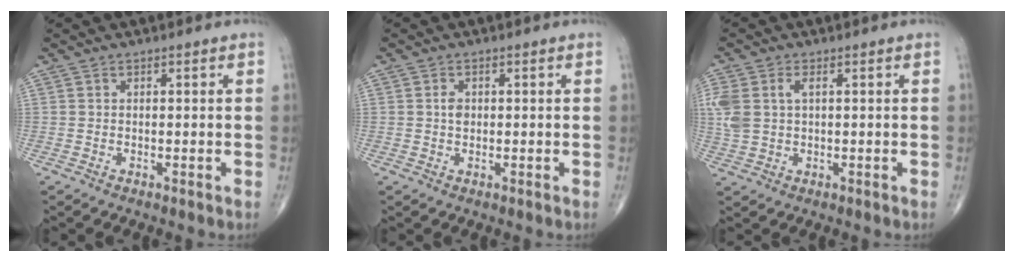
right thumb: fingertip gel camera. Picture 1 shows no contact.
{"total": 1.8, "force": [0.2, 1.3, 1.2], "torque": [-0.015, 0.001, 0.003]}
{"total": 7.5, "force": [1.6, 4.7, 5.7], "torque": [-0.154, 0.015, 0.039]}